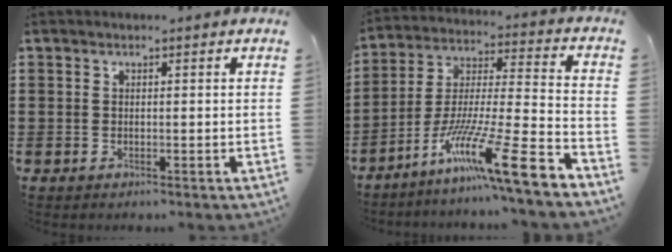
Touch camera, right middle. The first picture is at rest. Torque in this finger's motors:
{"motor_torque": [1.93, -0.21, 0.70, 0.18]}